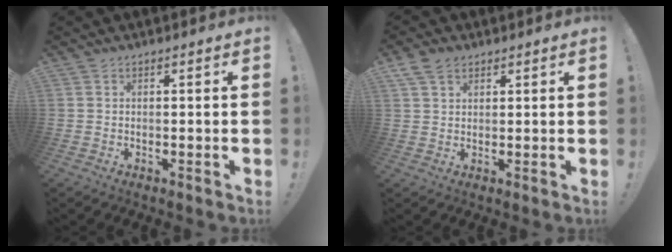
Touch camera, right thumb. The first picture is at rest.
{"total": 5.3, "force": [3.0, 3.6, 2.5], "torque": [-0.041, -0.006, 0.058]}